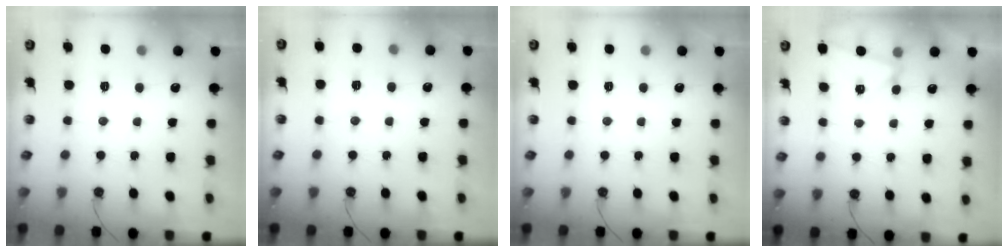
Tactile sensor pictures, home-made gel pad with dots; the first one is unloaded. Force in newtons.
{"total": 5.7, "press": 5.7, "slide": 0.4}
{"total": 0.0}
{"total": 2.7, "press": 2.5, "slide": 1.1}